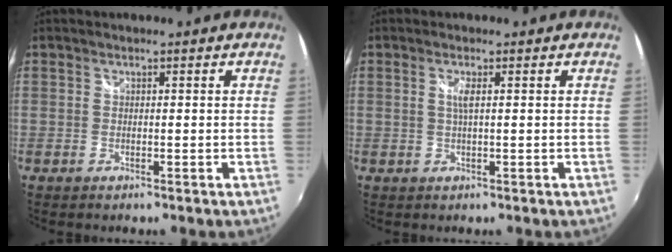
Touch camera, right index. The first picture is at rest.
{"total": 1.7, "force": [0.4, -0.1, 1.7], "torque": [-0.032, -0.001, 0.005]}